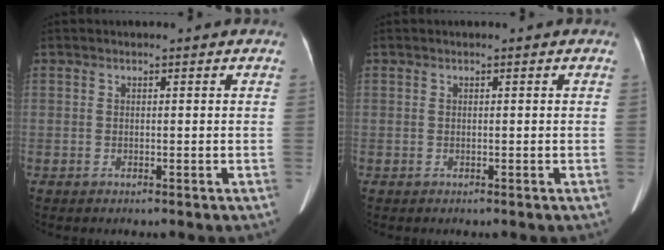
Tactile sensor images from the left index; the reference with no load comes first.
{"total": 0.0}